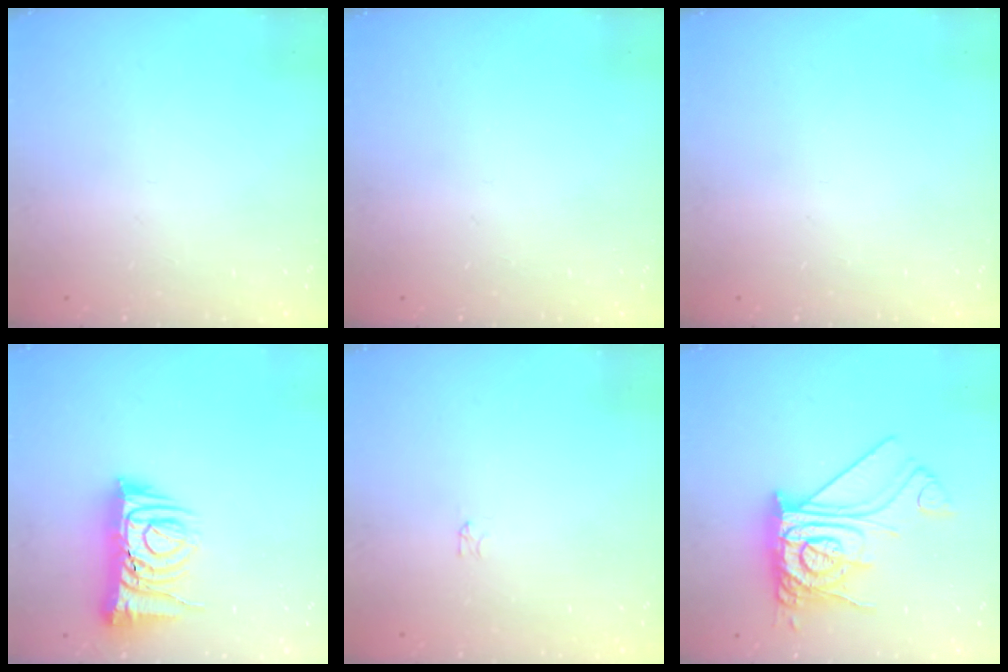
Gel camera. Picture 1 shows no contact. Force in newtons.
{"total": 0.0}
{"total": 0.0}
{"total": 10.1, "press": 10.0, "slide": 1.4}
{"total": 0.0}
{"total": 15.8, "press": 15.7, "slide": 1.4}